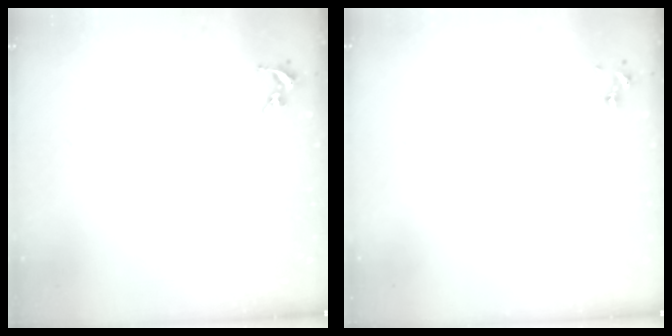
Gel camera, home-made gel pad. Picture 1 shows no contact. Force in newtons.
{"total": 0.0}